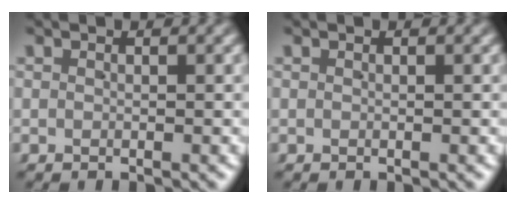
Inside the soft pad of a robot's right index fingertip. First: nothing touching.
{"total": 0.0}